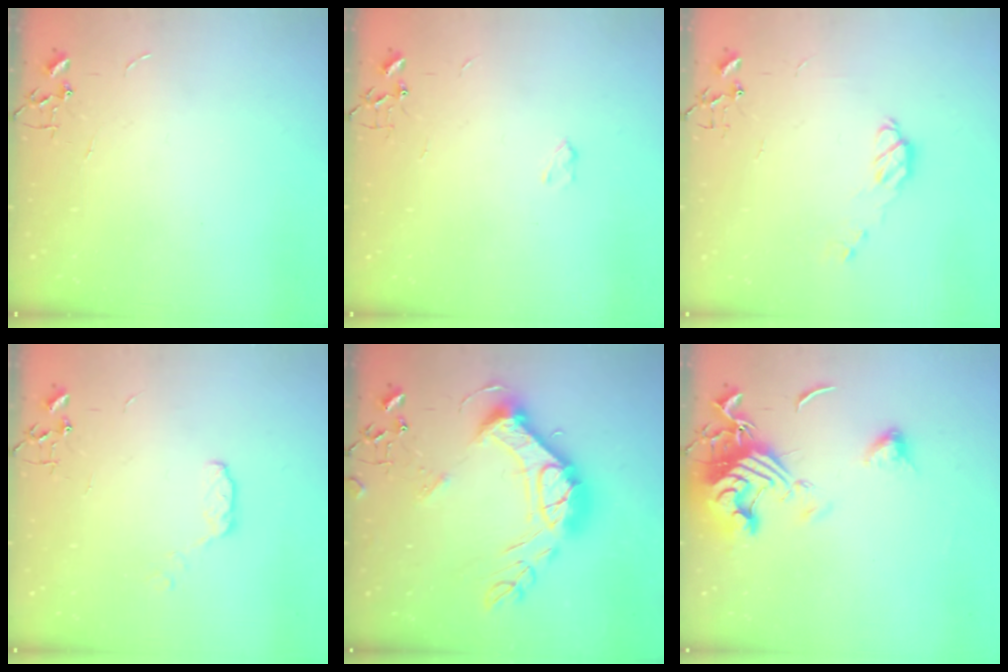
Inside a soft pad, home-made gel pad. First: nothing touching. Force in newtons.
{"total": 2.5, "press": 2.4, "slide": 0.4}
{"total": 7.1, "press": 7.1, "slide": 0.5}
{"total": 5.3, "press": 5.3, "slide": 0.2}
{"total": 22.5, "press": 22.4, "slide": 1.7}
{"total": 15.9, "press": 15.7, "slide": 2.1}